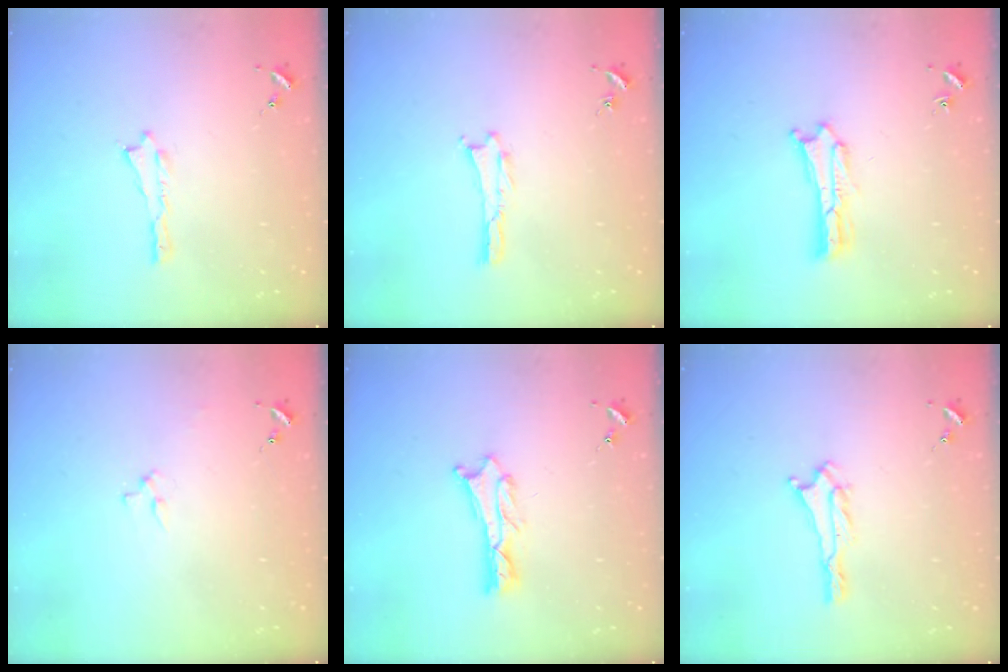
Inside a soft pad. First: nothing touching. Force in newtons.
{"total": 0.0}
{"total": 1.2, "press": 1.2, "slide": 0.2}
{"total": 2.3, "press": 2.3, "slide": 0.3}
{"total": 1.2, "press": 1.2, "slide": 0.2}
{"total": 1.0, "press": 1.0, "slide": 0.1}